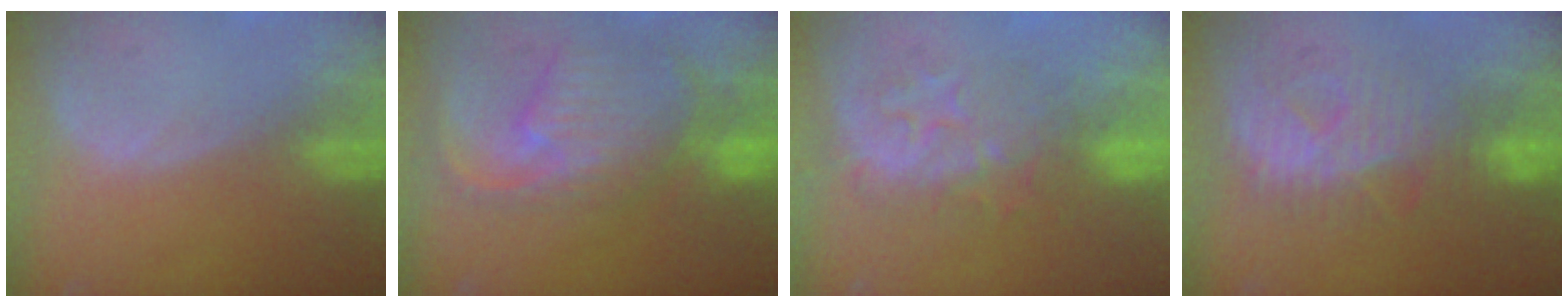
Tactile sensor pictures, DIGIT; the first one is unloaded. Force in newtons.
{"total": 10.9, "press": 9.6, "slide": 5.2}
{"total": 7.9, "press": 7.8, "slide": 1.6}
{"total": 8.2, "press": 8.2, "slide": 0.7}